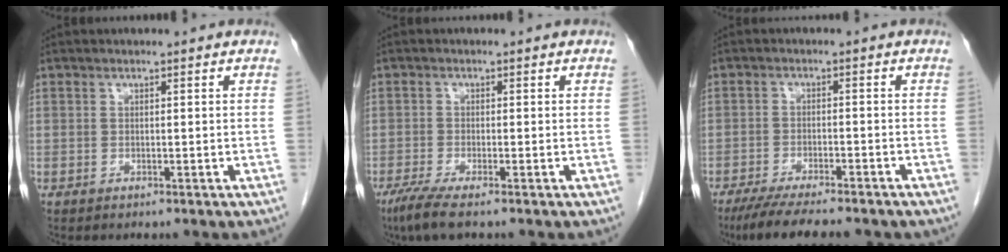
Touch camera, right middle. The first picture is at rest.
{"total": 3.9, "force": [-2.7, 0.2, 2.8], "torque": [-0.059, -0.013, -0.054]}
{"total": 12.0, "force": [-10.0, 2.0, 6.3], "torque": [-0.092, -0.017, -0.142]}